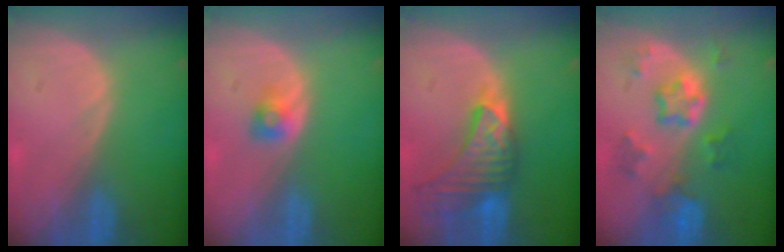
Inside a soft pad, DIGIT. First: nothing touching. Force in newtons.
{"total": 2.0, "press": 2.0, "slide": 0.3}
{"total": 8.9, "press": 8.3, "slide": 3.4}
{"total": 7.5, "press": 6.6, "slide": 3.6}